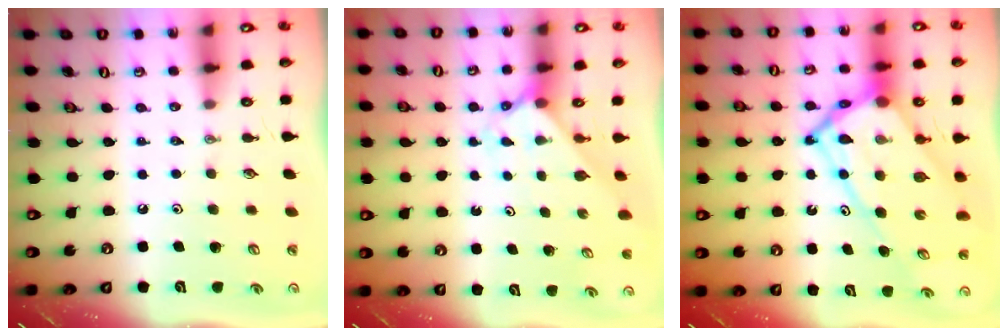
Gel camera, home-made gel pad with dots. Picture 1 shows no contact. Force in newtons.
{"total": 2.4, "press": 2.4, "slide": 0.2}
{"total": 19.7, "press": 19.6, "slide": 1.6}